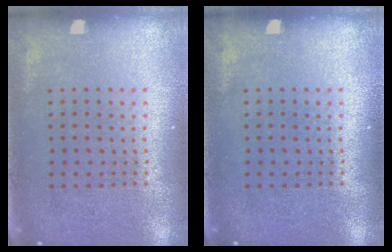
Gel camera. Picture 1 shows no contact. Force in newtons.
{"total": 0.0}